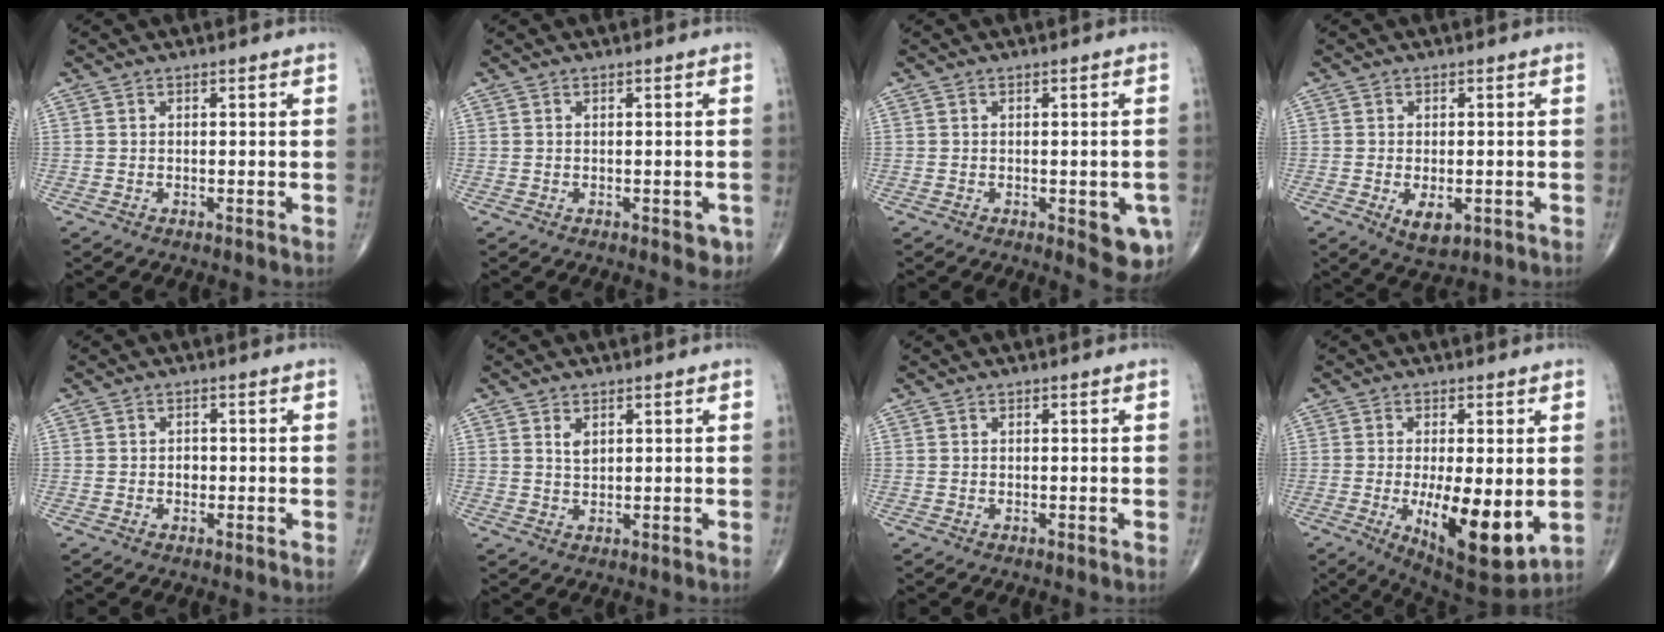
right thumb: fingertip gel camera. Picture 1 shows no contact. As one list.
[{"total": 2.7, "force": [-1.1, 1.4, 2.0], "torque": [-0.007, 0.001, -0.009]}, {"total": 6.7, "force": [-2.0, 2.5, 5.8], "torque": [-0.051, -0.007, -0.018]}, {"total": 4.8, "force": [-1.5, 2.6, 3.8], "torque": [-0.058, -0.007, -0.015]}, {"total": 1.4, "force": [-0.2, 1.1, 0.8], "torque": [-0.006, 0.004, -0.004]}, {"total": 2.1, "force": [1.0, 1.2, 1.4], "torque": [-0.021, -0.005, 0.022]}, {"total": 0.0}, {"total": 14.1, "force": [-2.5, 5.1, 12.9], "torque": [-0.196, -0.030, -0.026]}]